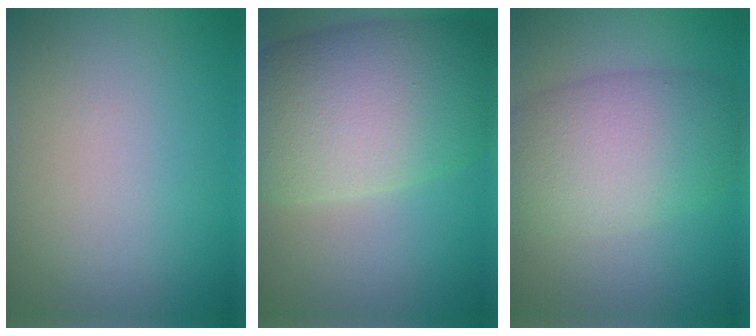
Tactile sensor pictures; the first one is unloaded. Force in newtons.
{"total": 12.4, "press": 12.4, "slide": 0.5}
{"total": 8.1, "press": 8.1, "slide": 0.3}